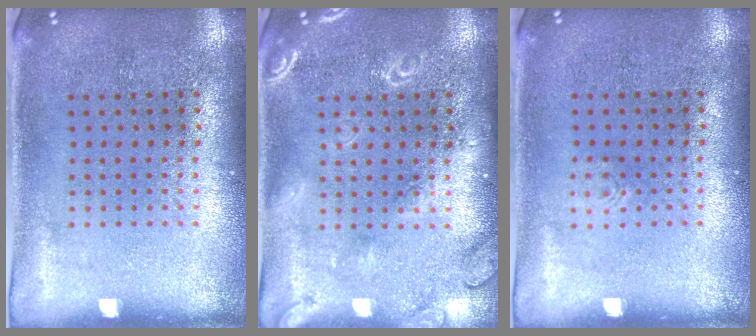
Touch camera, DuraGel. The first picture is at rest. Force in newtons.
{"total": 2.9, "press": 2.9, "slide": 0.4}
{"total": 0.5, "press": 0.5, "slide": 0.1}